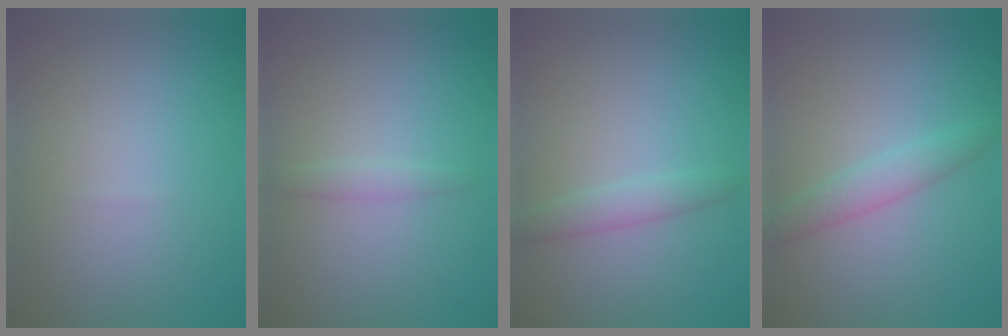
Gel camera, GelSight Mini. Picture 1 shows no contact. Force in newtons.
{"total": 1.1, "press": 1.1, "slide": 0.0}
{"total": 1.9, "press": 1.9, "slide": 0.1}
{"total": 2.3, "press": 2.3, "slide": 0.1}